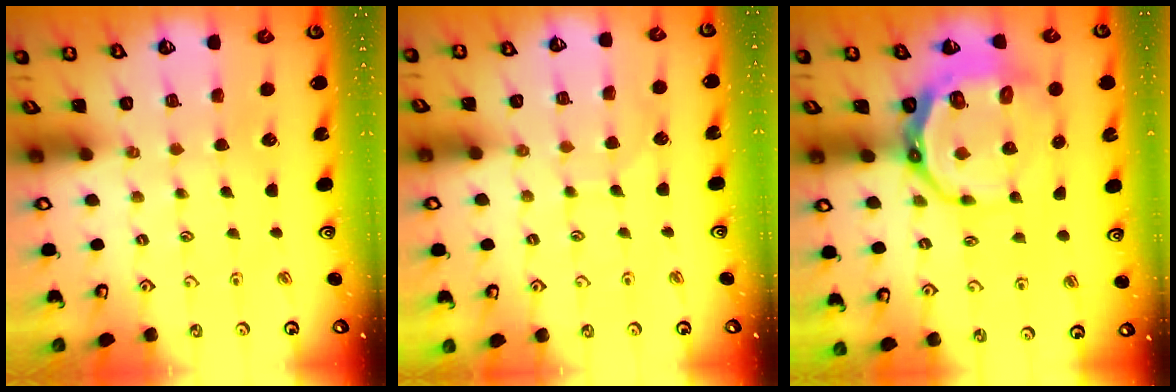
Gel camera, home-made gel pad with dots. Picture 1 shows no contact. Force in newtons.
{"total": 4.8, "press": 4.8, "slide": 0.5}
{"total": 13.2, "press": 12.5, "slide": 4.3}